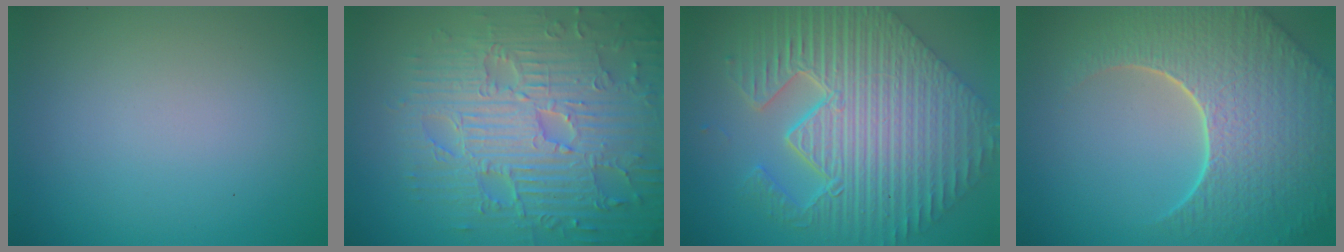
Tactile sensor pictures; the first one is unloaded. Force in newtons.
{"total": 9.4, "press": 6.9, "slide": 6.5}
{"total": 11.1, "press": 8.1, "slide": 7.6}
{"total": 8.7, "press": 6.2, "slide": 6.2}